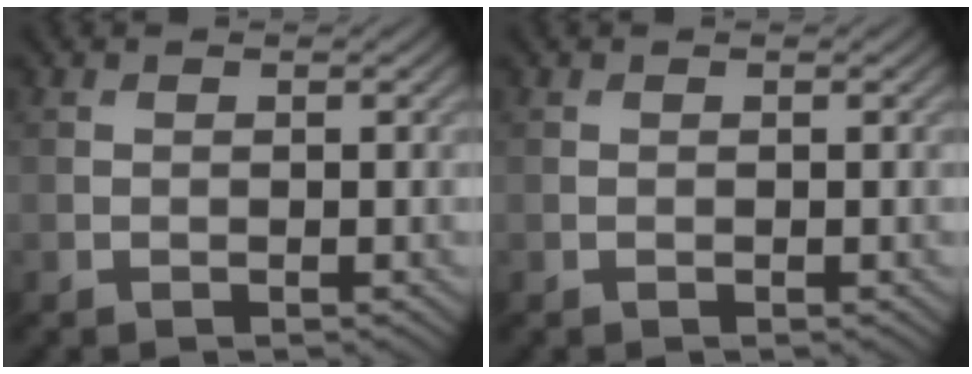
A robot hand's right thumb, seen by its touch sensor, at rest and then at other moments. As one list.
[{"total": 0.0}]